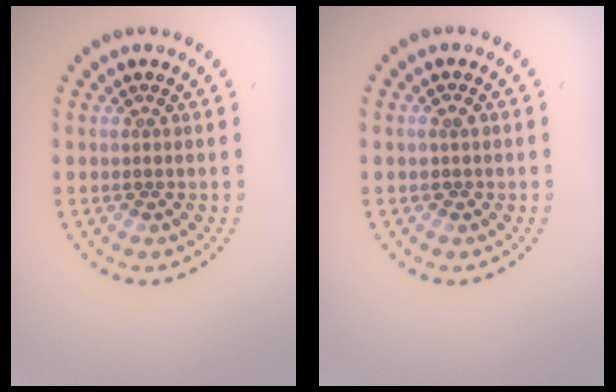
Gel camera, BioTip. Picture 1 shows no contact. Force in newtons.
{"total": 1.0, "press": 0.9, "slide": 0.3}